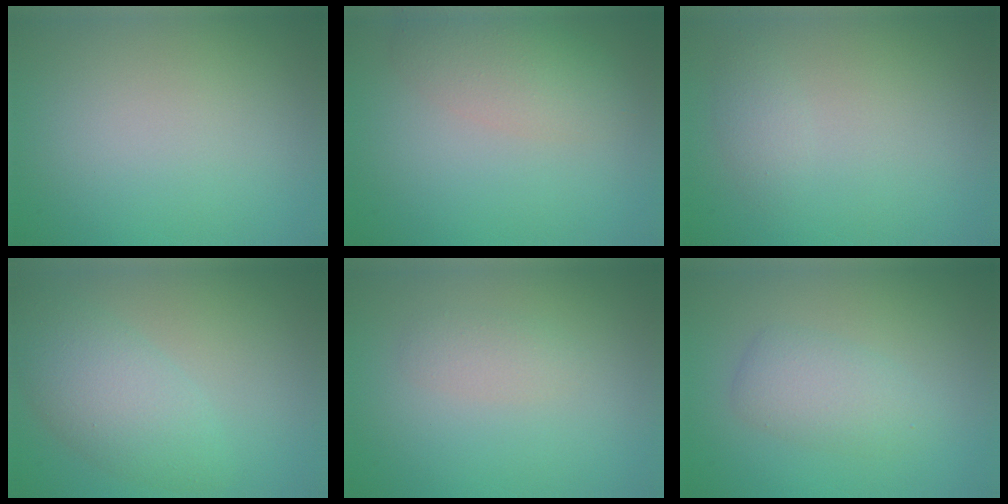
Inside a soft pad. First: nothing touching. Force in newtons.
{"total": 3.4, "press": 3.4, "slide": 0.3}
{"total": 1.1, "press": 1.1, "slide": 0.1}
{"total": 4.7, "press": 4.7, "slide": 0.2}
{"total": 1.4, "press": 1.4, "slide": 0.1}
{"total": 2.9, "press": 2.9, "slide": 0.0}